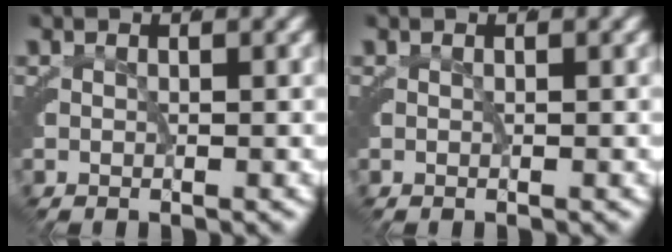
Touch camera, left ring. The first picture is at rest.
{"total": 0.0}